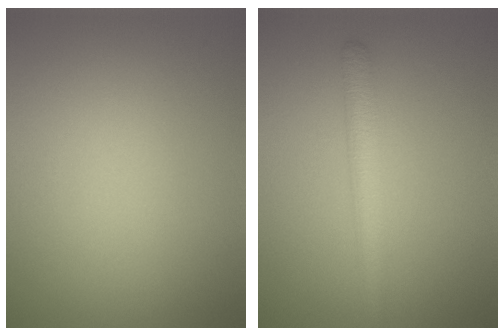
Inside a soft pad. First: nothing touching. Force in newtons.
{"total": 2.7, "press": 2.7, "slide": 0.1}